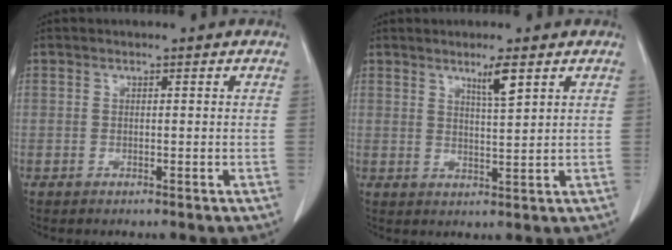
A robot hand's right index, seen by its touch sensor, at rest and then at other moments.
{"total": 3.7, "force": [2.3, -0.1, 2.9], "torque": [-0.054, -0.007, 0.043]}